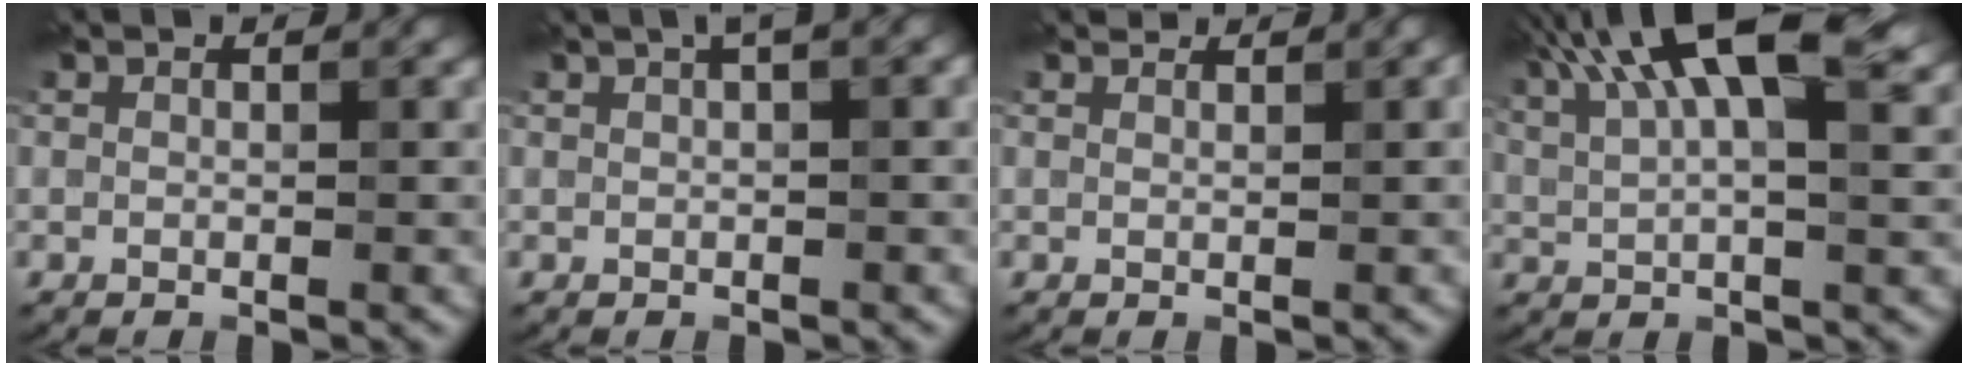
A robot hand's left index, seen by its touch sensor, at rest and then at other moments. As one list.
[{"total": 2.3, "force": [1.1, 0.5, 2.0], "torque": [-0.024, 0.008, 0.013]}, {"total": 1.6, "force": [1.5, 0.3, 0.5], "torque": [-0.015, 0.000, 0.020]}, {"total": 11.8, "force": [5.9, 3.9, 9.4], "torque": [-0.165, 0.027, 0.089]}]